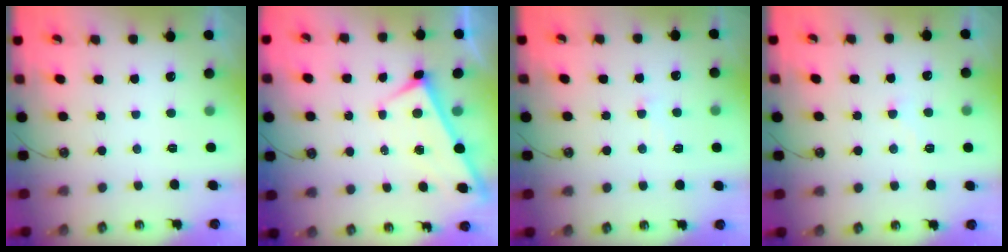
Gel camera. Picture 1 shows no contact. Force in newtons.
{"total": 1.3, "press": 1.3, "slide": 0.5}
{"total": 0.9, "press": 0.6, "slide": 0.7}
{"total": 2.7, "press": 2.7, "slide": 0.5}